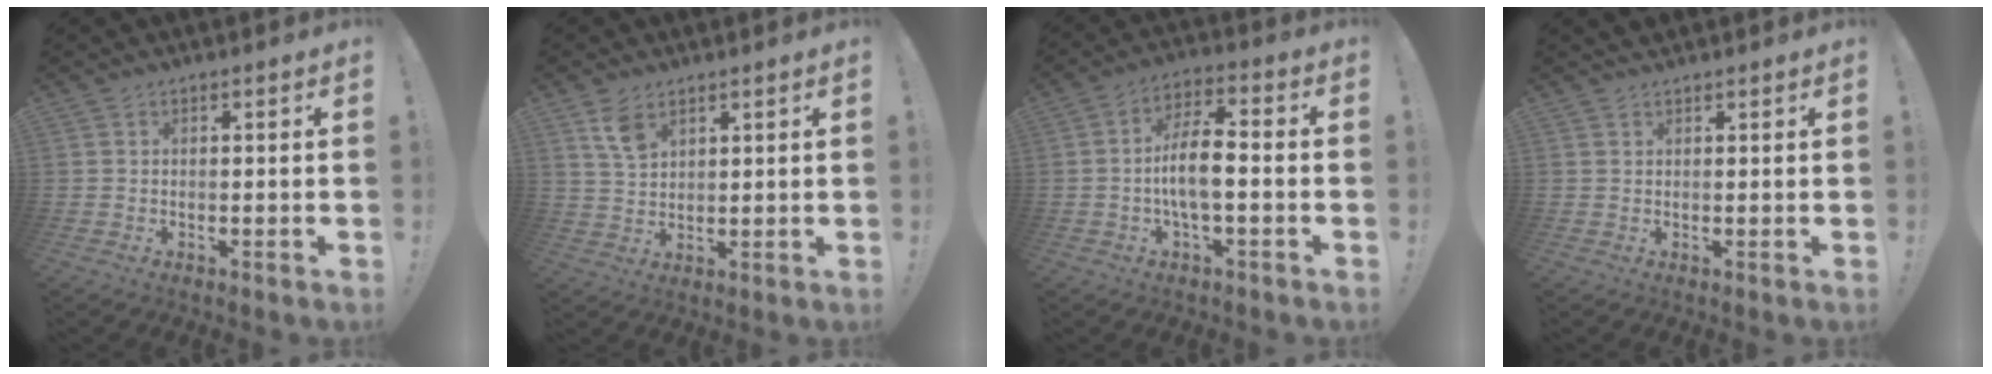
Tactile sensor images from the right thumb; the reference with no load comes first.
{"total": 6.2, "force": [3.7, 3.4, 3.5], "torque": [-0.057, -0.017, 0.071]}
{"total": 10.1, "force": [-2.1, 3.6, 9.2], "torque": [-0.174, 0.006, -0.041]}
{"total": 1.1, "force": [1.1, 0.3, -0.1], "torque": [0.005, -0.001, 0.020]}